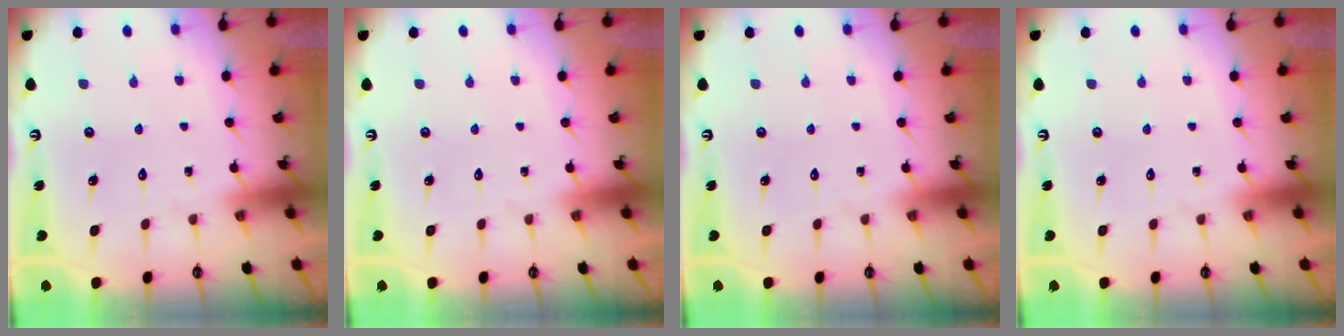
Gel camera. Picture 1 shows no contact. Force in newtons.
{"total": 0.0}
{"total": 0.0}
{"total": 0.0}